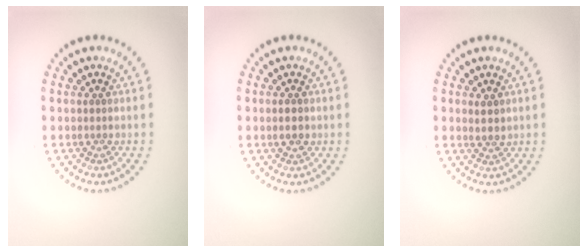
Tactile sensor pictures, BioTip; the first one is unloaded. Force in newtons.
{"total": 1.2, "press": 1.2, "slide": 0.0}
{"total": 1.3, "press": 1.1, "slide": 0.7}